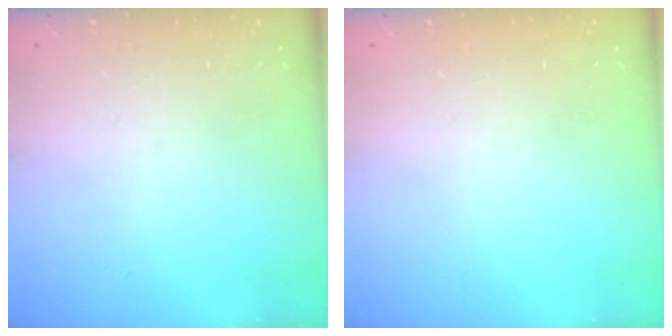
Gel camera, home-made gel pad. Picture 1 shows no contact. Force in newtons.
{"total": 0.0}